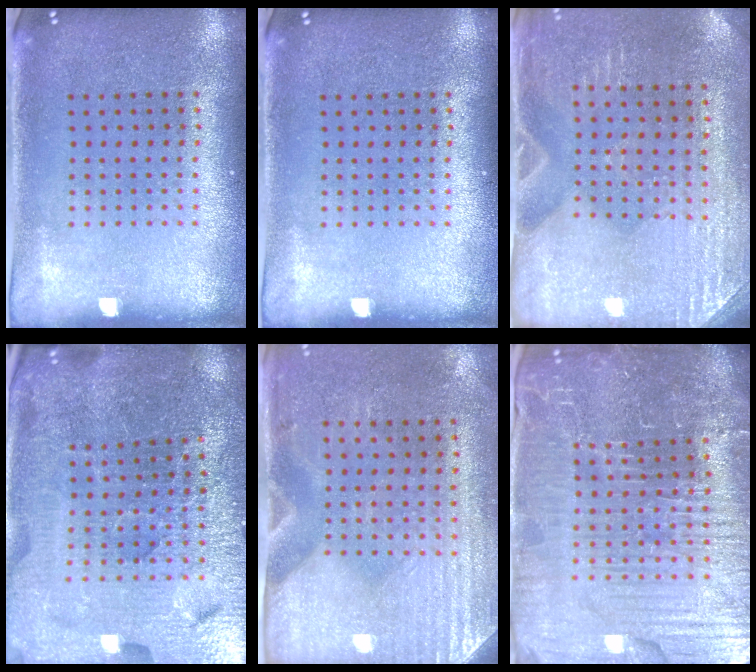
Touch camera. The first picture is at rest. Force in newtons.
{"total": 0.0}
{"total": 3.0, "press": 2.9, "slide": 0.7}
{"total": 4.9, "press": 4.7, "slide": 1.4}
{"total": 3.0, "press": 2.6, "slide": 1.5}
{"total": 6.6, "press": 5.9, "slide": 2.9}